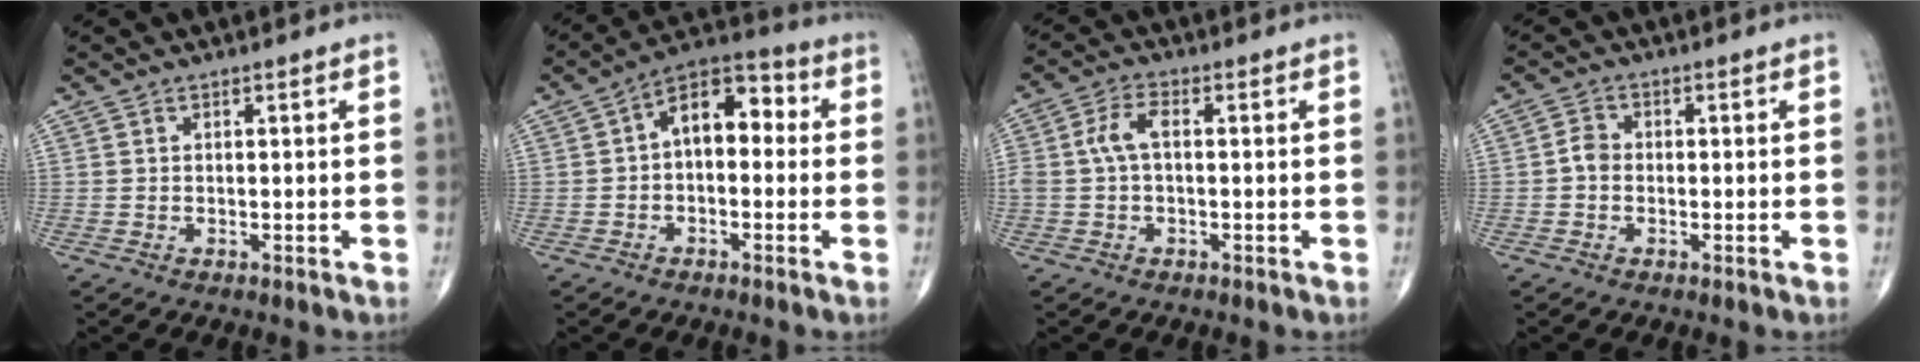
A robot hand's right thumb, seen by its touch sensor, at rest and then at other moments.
{"total": 9.9, "force": [0.6, 5.9, 7.9], "torque": [-0.095, 0.036, -0.008]}
{"total": 4.8, "force": [0.2, 2.5, 4.1], "torque": [-0.095, 0.017, 0.002]}
{"total": 2.4, "force": [-0.5, 1.9, 1.4], "torque": [-0.019, 0.008, -0.017]}